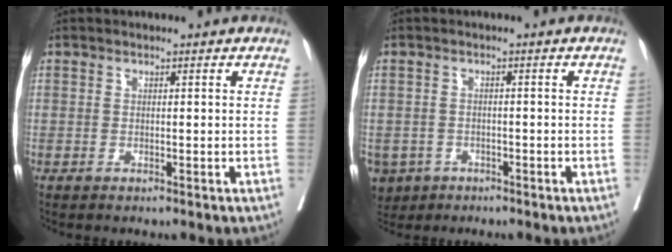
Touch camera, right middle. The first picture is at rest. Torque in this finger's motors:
{"motor_torque": [1.28, -0.86, 1.05, 0.21]}